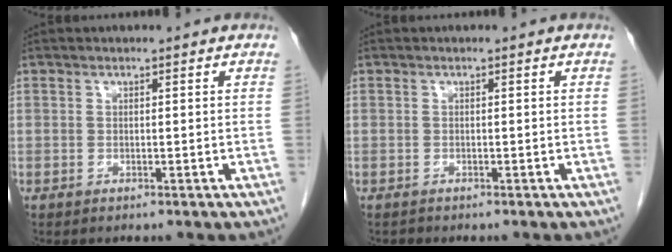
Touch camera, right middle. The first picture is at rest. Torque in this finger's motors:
{"motor_torque": [-0.13, 0.14, -0.06, -0.01]}